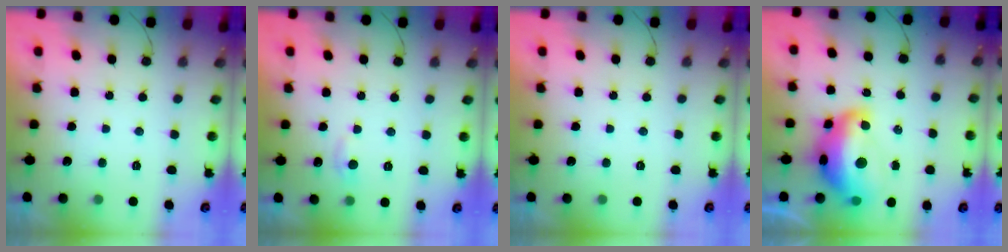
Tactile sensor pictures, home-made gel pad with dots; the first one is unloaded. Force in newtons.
{"total": 5.8, "press": 5.7, "slide": 0.7}
{"total": 0.0}
{"total": 18.6, "press": 18.6, "slide": 1.6}